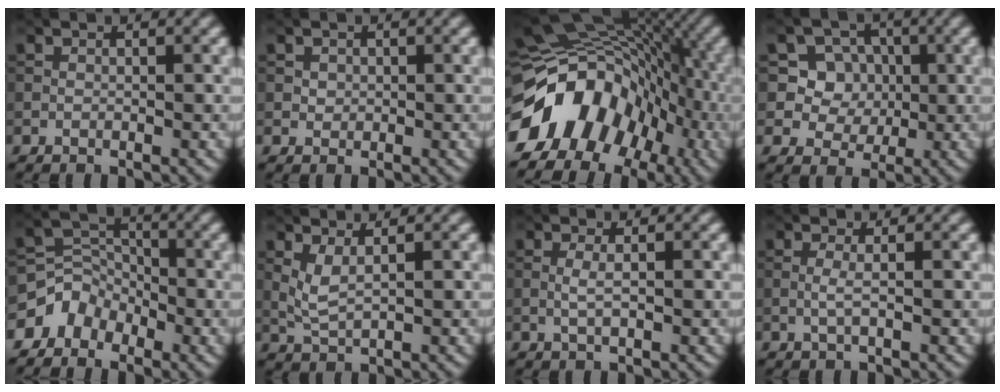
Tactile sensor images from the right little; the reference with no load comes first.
{"total": 0.7, "force": [0.2, 0.7, 0.2], "torque": [-0.005, -0.003, 0.005]}
{"total": 12.5, "force": [-5.5, 8.9, 6.8], "torque": [-0.120, 0.013, -0.110]}
{"total": 6.1, "force": [1.5, 5.5, 2.1], "torque": [-0.041, 0.001, 0.028]}
{"total": 3.9, "force": [-2.9, 2.6, 0.3], "torque": [0.007, 0.014, -0.063]}
{"total": 2.0, "force": [0.8, 0.4, 1.7], "torque": [-0.046, -0.005, 0.020]}
{"total": 1.1, "force": [-0.3, 0.0, 1.0], "torque": [-0.027, 0.000, -0.009]}
{"total": 1.0, "force": [-0.2, 0.0, 1.0], "torque": [-0.025, 0.001, -0.007]}